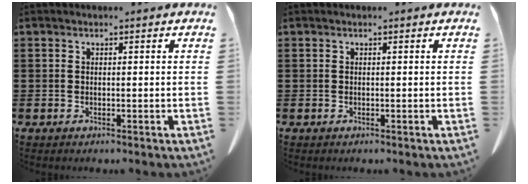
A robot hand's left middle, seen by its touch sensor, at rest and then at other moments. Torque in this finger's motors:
{"motor_torque": [0.00, 0.06, -0.01, -0.01]}